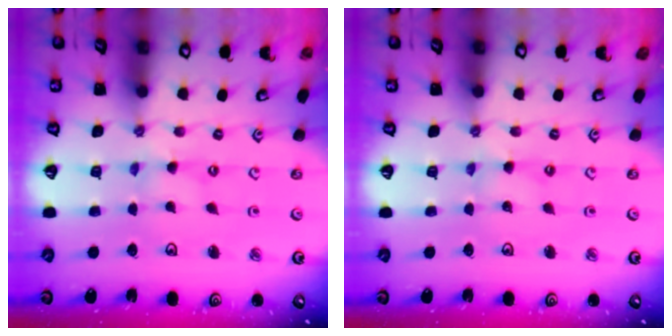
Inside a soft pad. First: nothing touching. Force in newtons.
{"total": 0.8, "press": 0.7, "slide": 0.3}